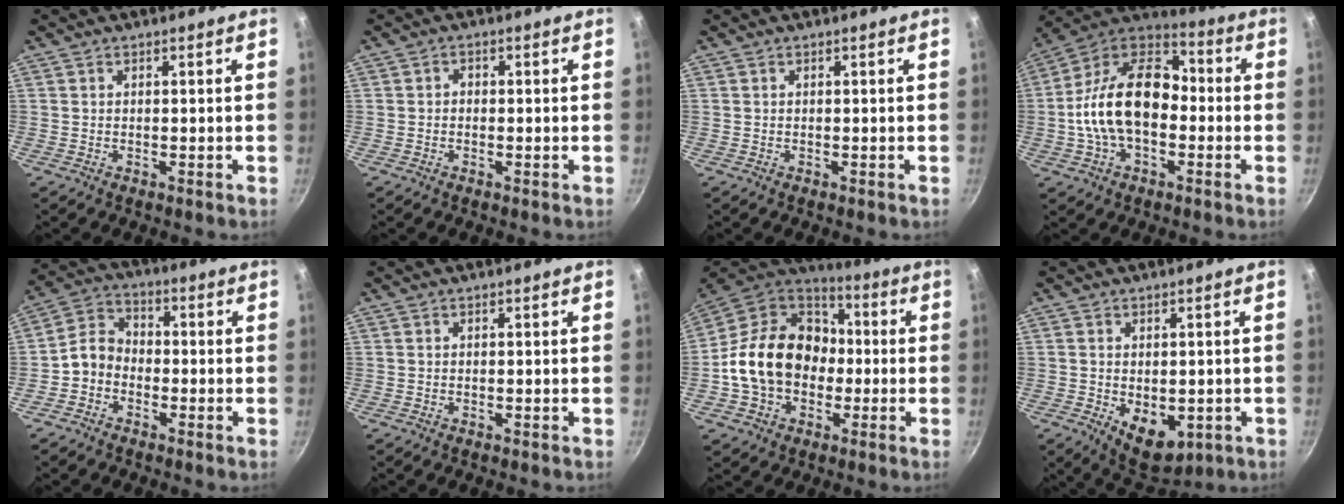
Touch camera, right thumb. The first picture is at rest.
{"total": 1.1, "force": [-0.3, 0.9, 0.5], "torque": [-0.007, 0.005, -0.007]}
{"total": 0.0}
{"total": 19.6, "force": [-2.0, 12.4, 15.0], "torque": [-0.237, 0.050, -0.057]}
{"total": 6.3, "force": [-2.2, 5.0, 3.2], "torque": [-0.041, 0.034, -0.061]}
{"total": 0.0}
{"total": 20.7, "force": [-1.7, 16.1, 13.0], "torque": [-0.201, 0.053, -0.036]}
{"total": 8.5, "force": [-1.7, 5.4, 6.3], "torque": [-0.068, -0.009, -0.008]}